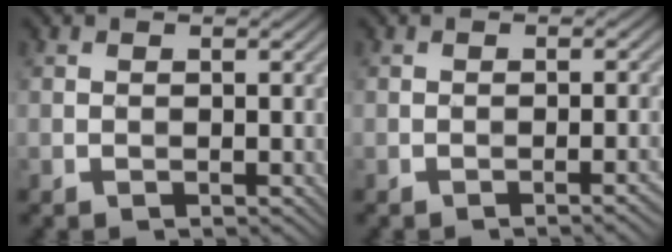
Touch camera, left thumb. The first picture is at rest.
{"total": 2.1, "force": [-0.9, 0.3, 1.8], "torque": [-0.020, 0.009, -0.019]}